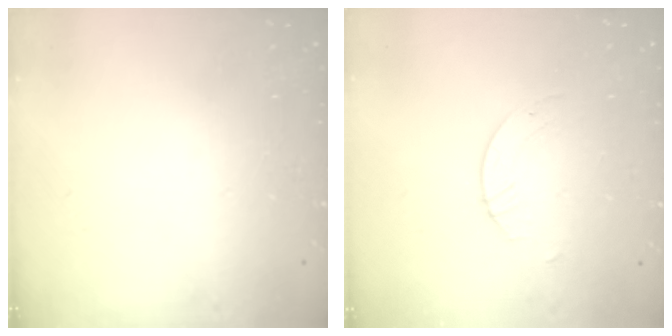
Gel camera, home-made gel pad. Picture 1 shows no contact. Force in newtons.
{"total": 2.1, "press": 2.1, "slide": 0.1}